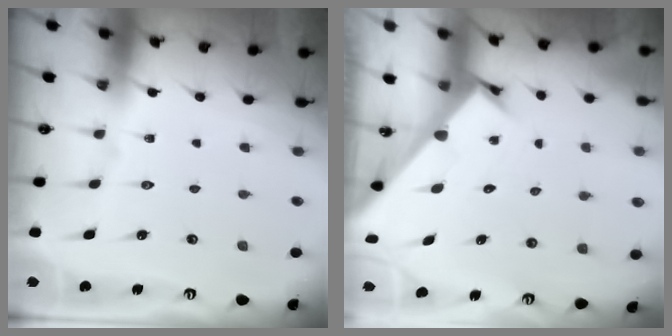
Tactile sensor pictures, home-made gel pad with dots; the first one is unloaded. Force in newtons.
{"total": 2.5, "press": 2.5, "slide": 0.3}